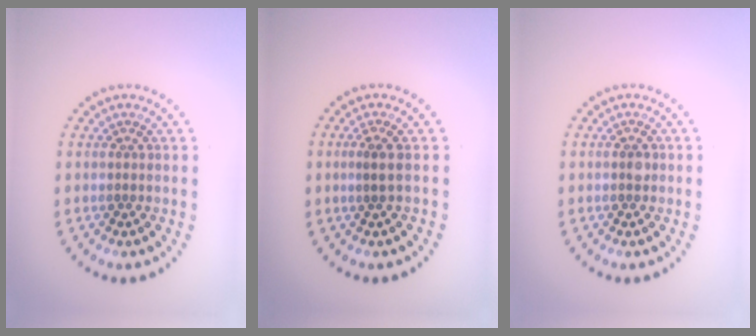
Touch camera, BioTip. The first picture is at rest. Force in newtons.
{"total": 0.9, "press": 0.6, "slide": 0.7}
{"total": 0.9, "press": 0.9, "slide": 0.0}